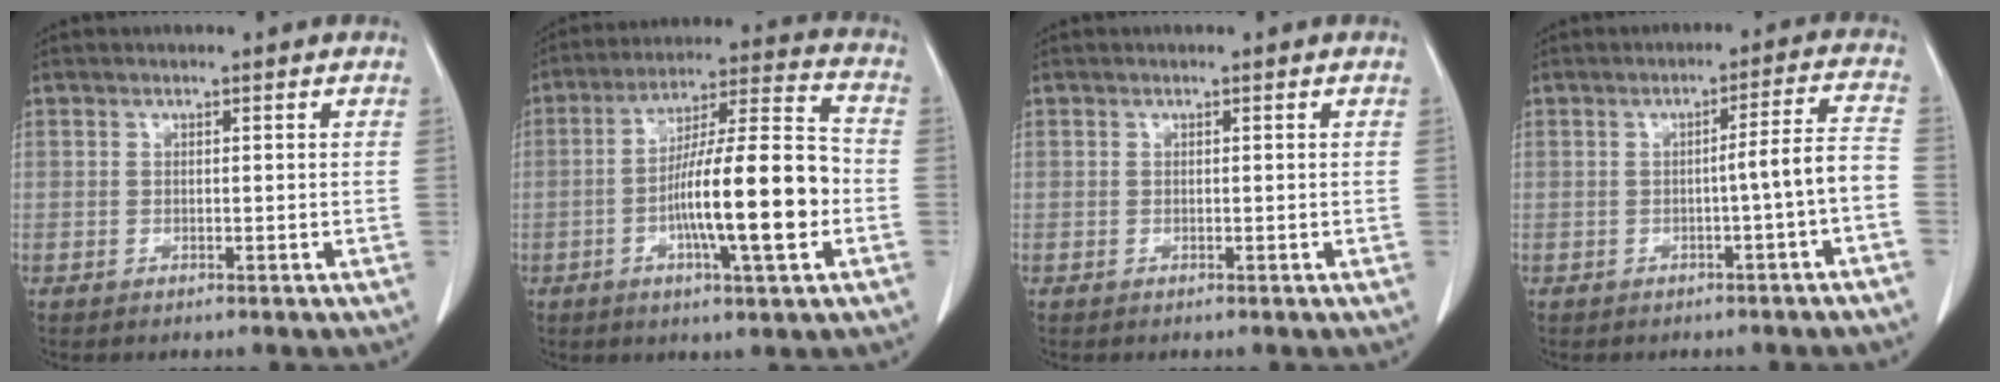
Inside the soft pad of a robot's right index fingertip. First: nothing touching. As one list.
[{"total": 16.1, "force": [-3.6, 1.6, 15.6], "torque": [-0.262, 0.009, -0.062]}, {"total": 0.0}, {"total": 5.2, "force": [-1.9, -0.6, 4.8], "torque": [-0.061, 0.013, -0.026]}]